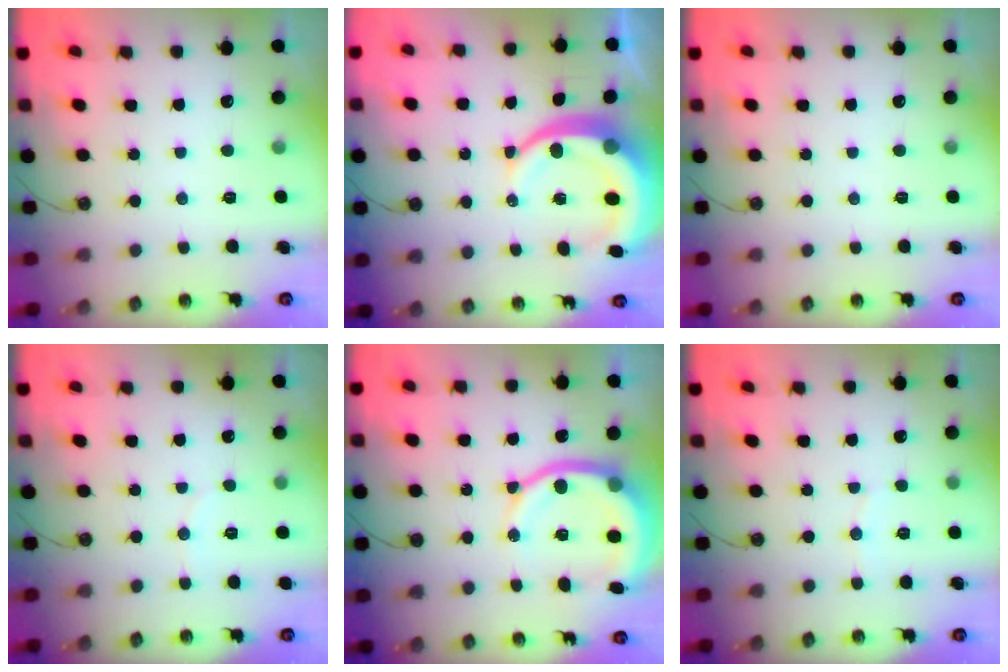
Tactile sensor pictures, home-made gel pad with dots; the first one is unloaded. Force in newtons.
{"total": 13.6, "press": 13.5, "slide": 1.5}
{"total": 0.0}
{"total": 2.4, "press": 2.4, "slide": 0.2}
{"total": 13.2, "press": 13.0, "slide": 2.3}
{"total": 3.8, "press": 3.8, "slide": 0.5}